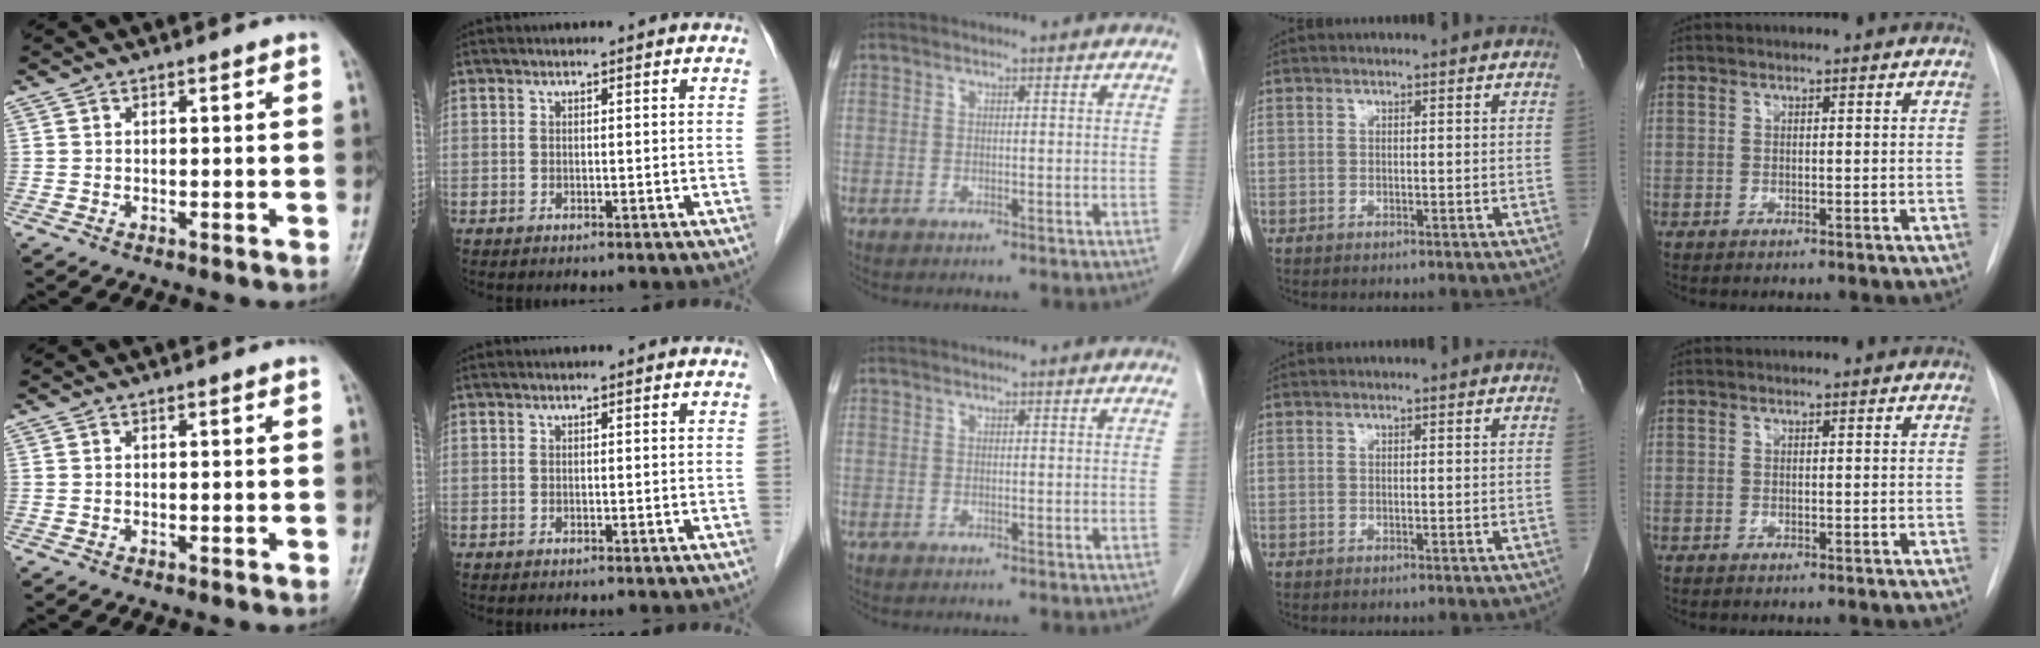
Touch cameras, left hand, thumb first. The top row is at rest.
{}